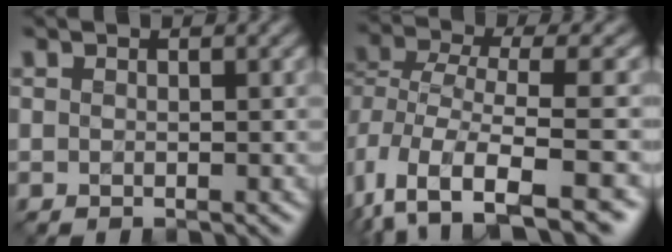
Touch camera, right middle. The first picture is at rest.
{"total": 8.3, "force": [-3.7, 4.0, 6.3], "torque": [-0.130, -0.011, -0.060]}